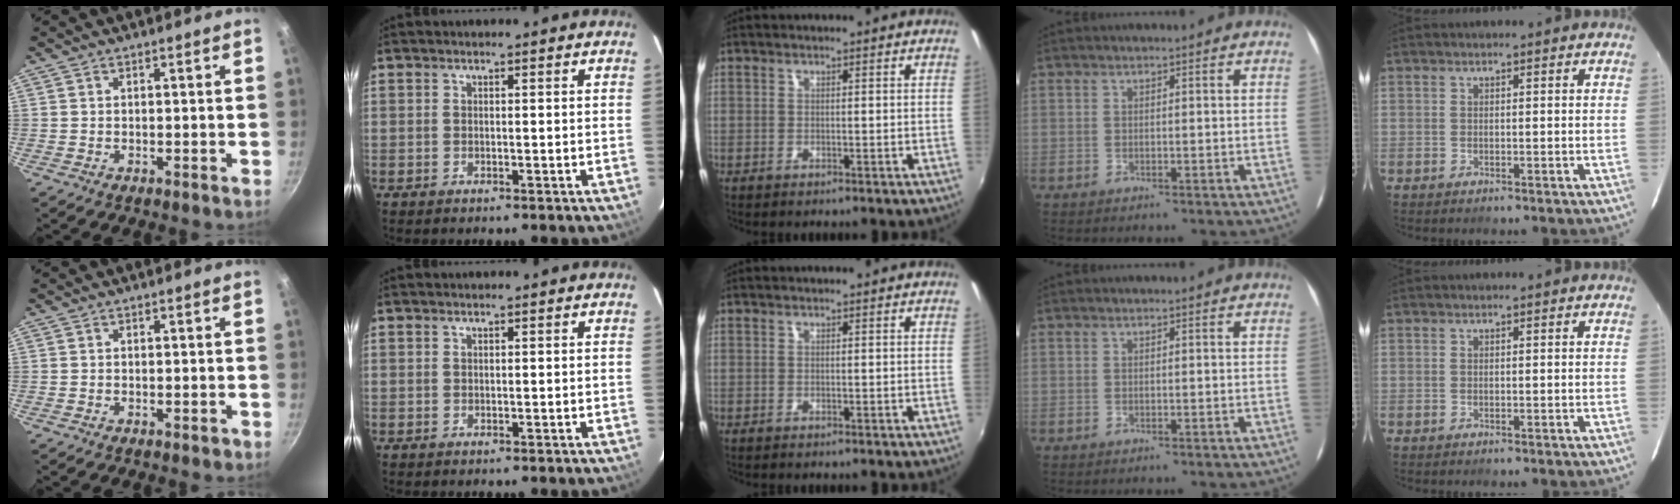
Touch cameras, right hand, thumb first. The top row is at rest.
{"thumb": {"total": 0.7, "force": [-0.4, 0.4, 0.4], "torque": [-0.005, 0.003, -0.005]}}